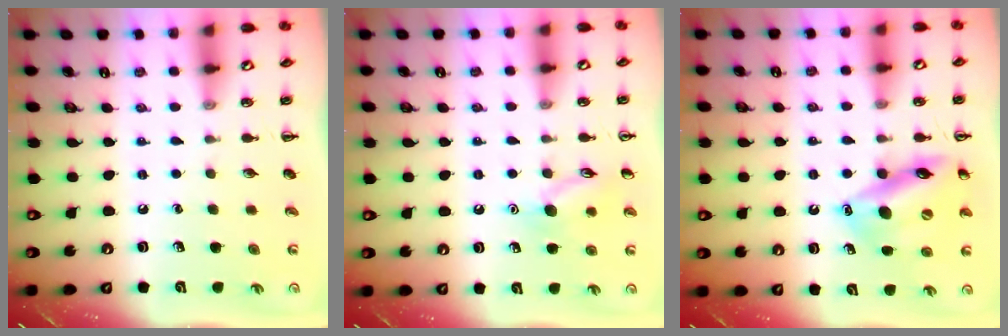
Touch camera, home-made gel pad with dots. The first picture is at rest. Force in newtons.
{"total": 9.6, "press": 9.6, "slide": 0.9}
{"total": 15.5, "press": 15.1, "slide": 3.6}